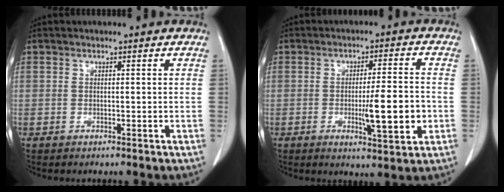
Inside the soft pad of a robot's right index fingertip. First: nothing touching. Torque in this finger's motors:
{"motor_torque": [1.08, 0.23, 0.57, 0.07]}